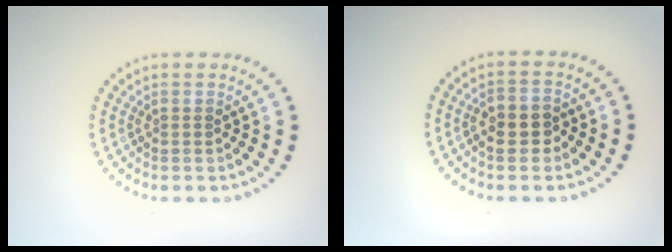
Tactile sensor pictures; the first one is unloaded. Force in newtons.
{"total": 2.6, "press": 2.6, "slide": 0.6}